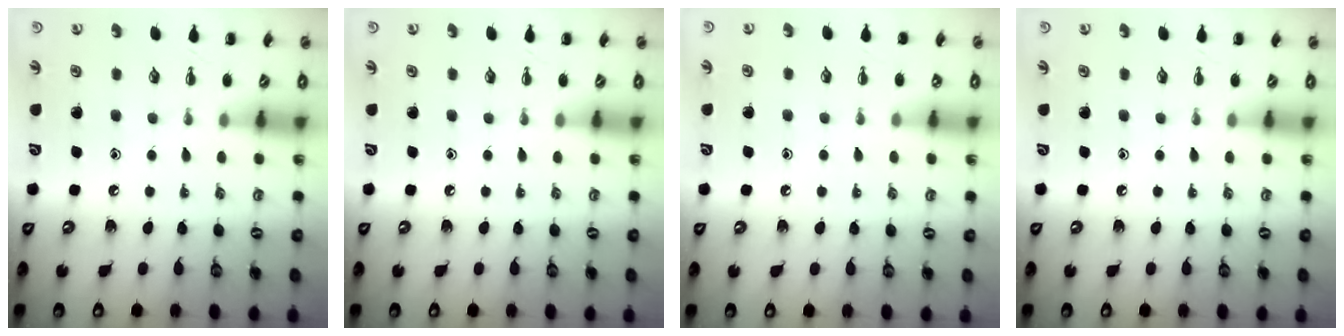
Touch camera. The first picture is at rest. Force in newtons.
{"total": 0.0}
{"total": 4.7, "press": 4.4, "slide": 1.7}
{"total": 0.0}